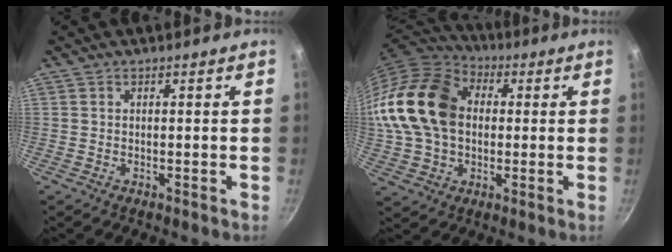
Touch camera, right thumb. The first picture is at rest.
{"total": 22.3, "force": [2.3, 16.2, 15.1], "torque": [-0.292, 0.036, 0.036]}